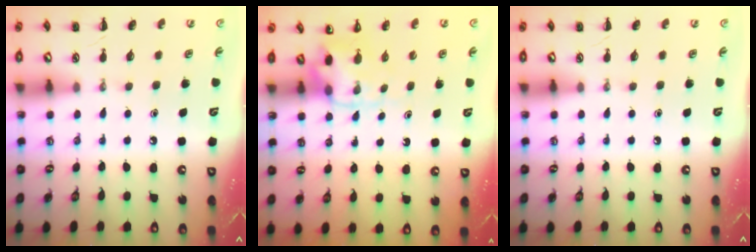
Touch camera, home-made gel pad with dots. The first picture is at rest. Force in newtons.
{"total": 5.1, "press": 5.0, "slide": 0.9}
{"total": 0.0}